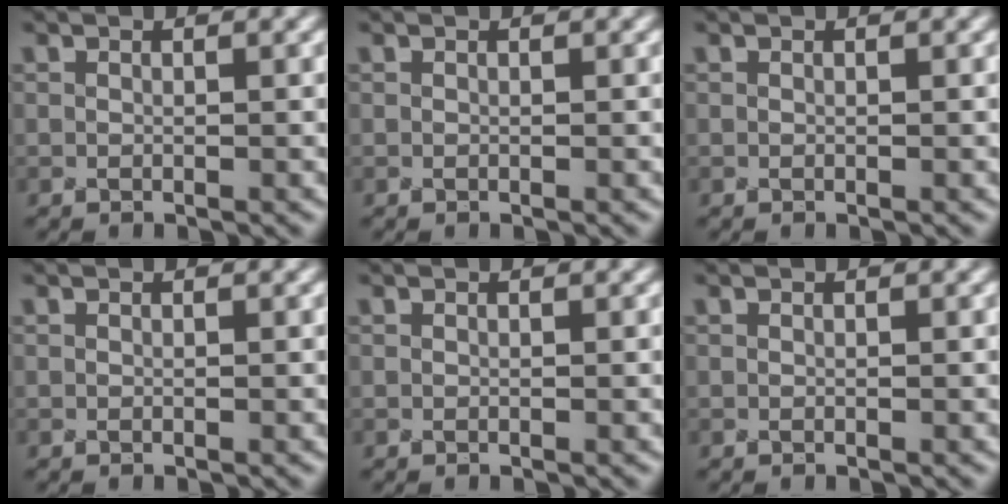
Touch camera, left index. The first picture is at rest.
{"total": 0.0}
{"total": 0.0}
{"total": 0.0}
{"total": 0.0}
{"total": 0.0}